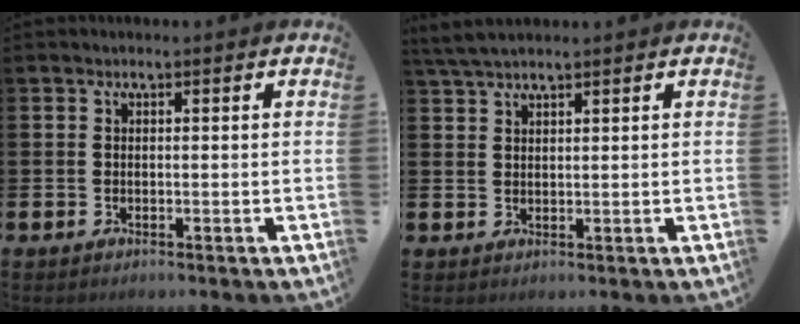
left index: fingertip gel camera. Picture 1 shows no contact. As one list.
[{"total": 3.3, "force": [2.9, 0.6, 1.3], "torque": [-0.037, -0.001, 0.056]}]